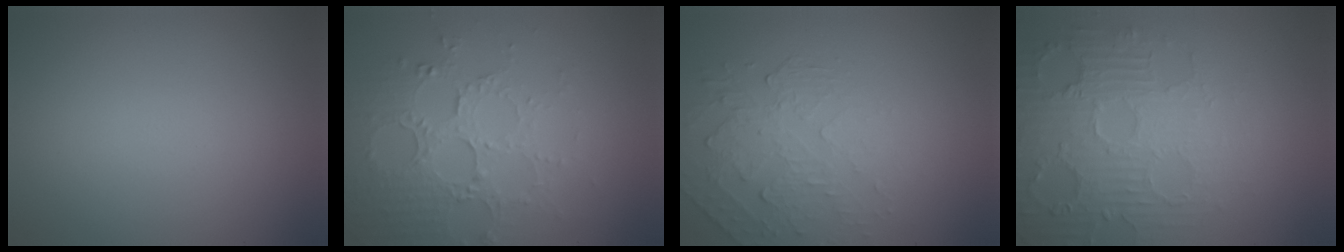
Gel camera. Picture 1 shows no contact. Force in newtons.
{"total": 5.4, "press": 3.9, "slide": 3.7}
{"total": 2.2, "press": 1.4, "slide": 1.7}
{"total": 4.8, "press": 4.6, "slide": 1.2}